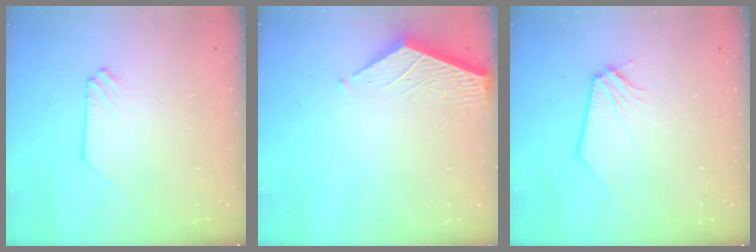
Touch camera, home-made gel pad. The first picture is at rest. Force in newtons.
{"total": 3.4, "press": 3.4, "slide": 0.4}
{"total": 0.0}